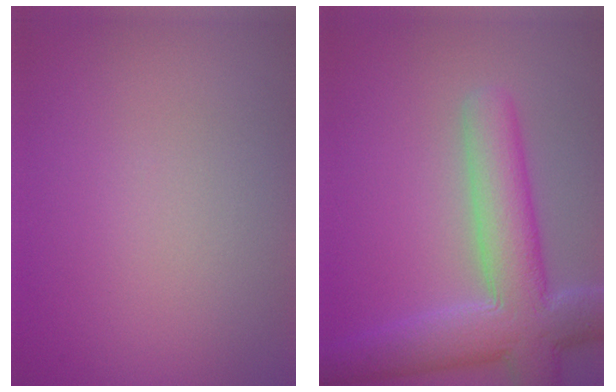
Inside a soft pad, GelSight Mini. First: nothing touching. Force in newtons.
{"total": 8.1, "press": 8.1, "slide": 0.6}